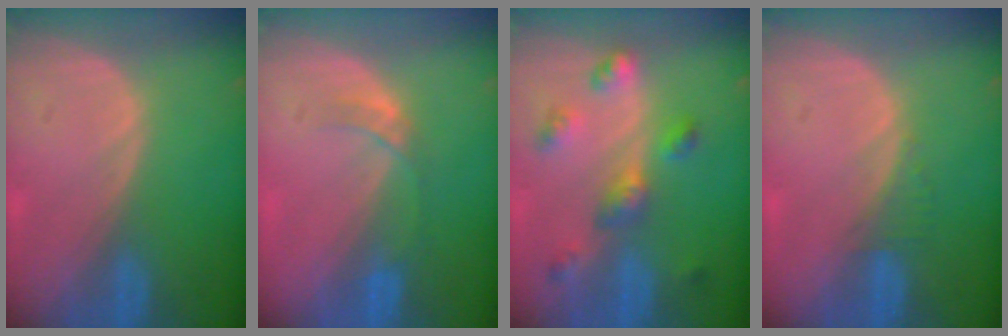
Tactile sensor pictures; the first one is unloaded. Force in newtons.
{"total": 3.0, "press": 2.7, "slide": 1.3}
{"total": 6.3, "press": 5.7, "slide": 2.7}
{"total": 1.3, "press": 1.2, "slide": 0.4}